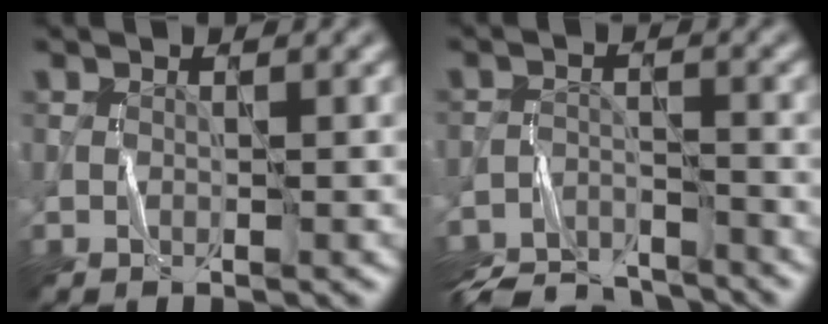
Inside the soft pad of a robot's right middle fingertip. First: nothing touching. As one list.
[{"total": 7.9, "force": [-7.5, 1.7, 1.8], "torque": [-0.027, -0.013, -0.130]}]